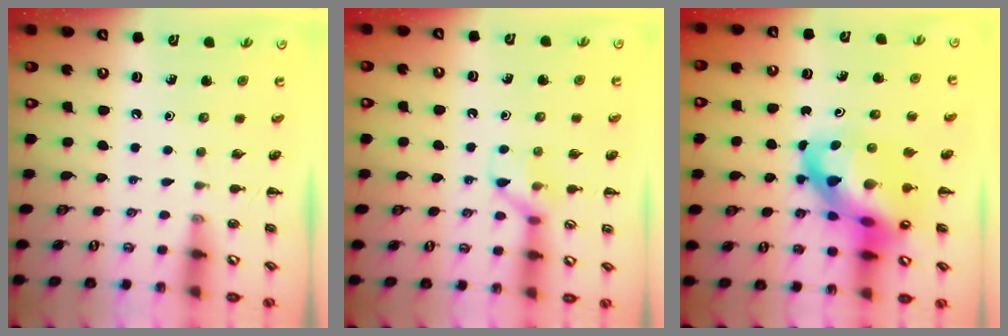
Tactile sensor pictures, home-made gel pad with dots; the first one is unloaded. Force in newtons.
{"total": 7.9, "press": 7.9, "slide": 0.6}
{"total": 18.7, "press": 18.0, "slide": 4.9}